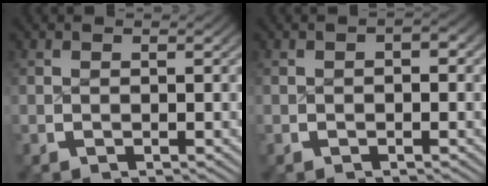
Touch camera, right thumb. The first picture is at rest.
{"total": 1.0, "force": [-0.3, 0.5, 0.8], "torque": [-0.010, -0.001, -0.007]}